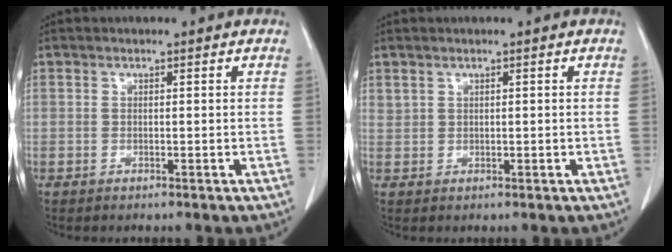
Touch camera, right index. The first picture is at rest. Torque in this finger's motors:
{"motor_torque": [-0.31, 0.17, -0.03, -0.01]}